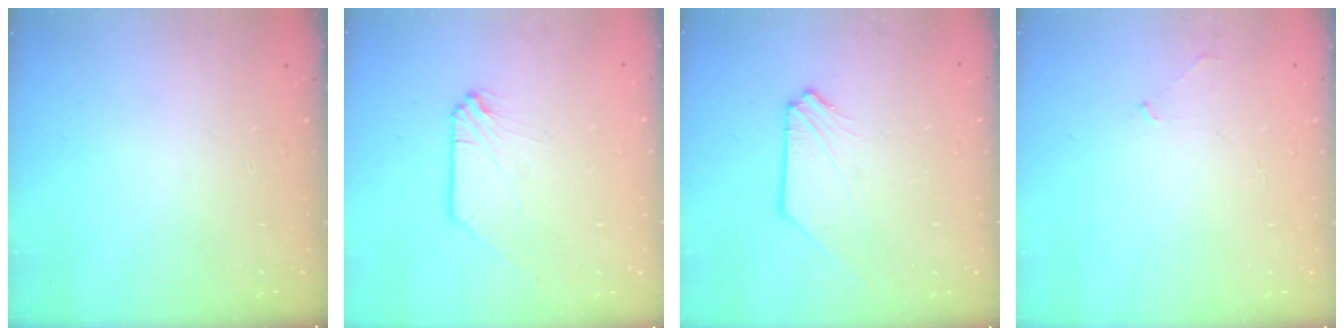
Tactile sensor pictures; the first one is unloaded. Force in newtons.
{"total": 0.0}
{"total": 1.3, "press": 1.3, "slide": 0.2}
{"total": 2.5, "press": 2.4, "slide": 0.6}